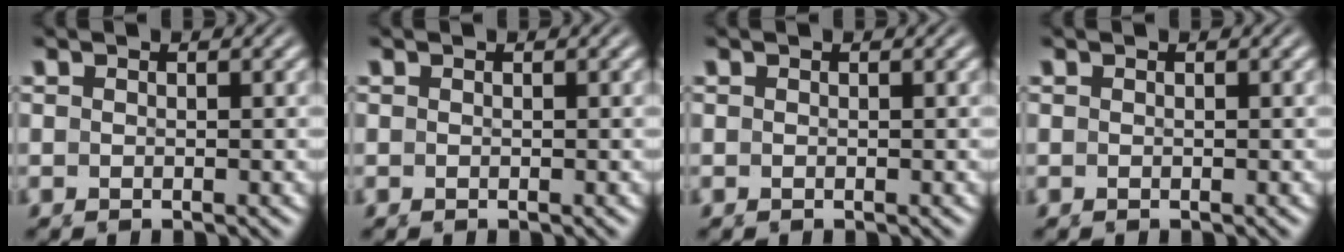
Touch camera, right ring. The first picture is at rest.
{"total": 0.0}
{"total": 0.0}
{"total": 0.0}